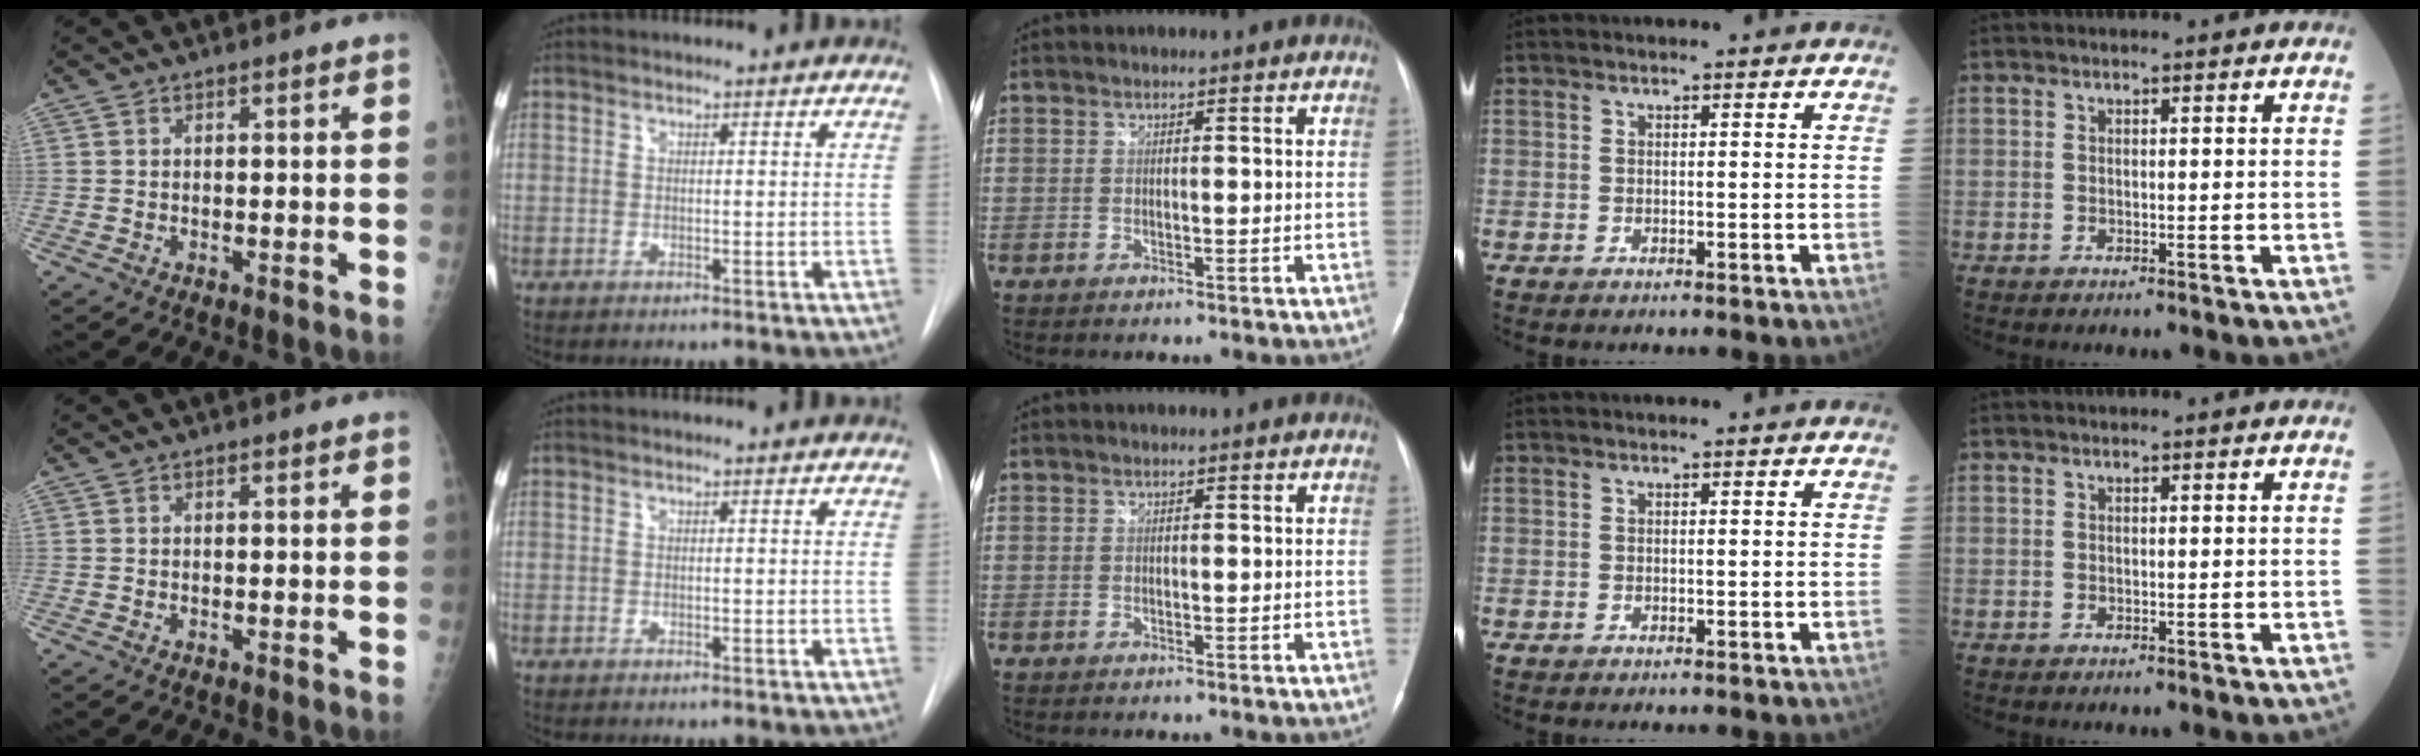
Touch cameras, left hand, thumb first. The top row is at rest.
{}